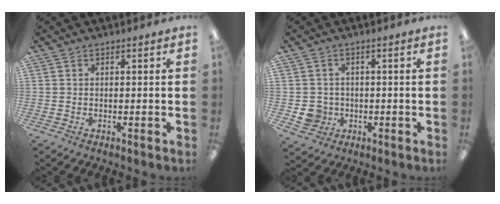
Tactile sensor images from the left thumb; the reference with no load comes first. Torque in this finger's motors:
{"motor_torque": [-0.25, 0.39, 0.20, -0.05, -0.02]}